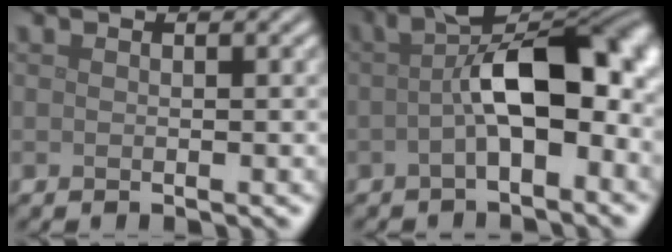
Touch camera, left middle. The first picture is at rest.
{"total": 9.8, "force": [0.2, 4.3, 8.8], "torque": [-0.134, 0.019, -0.002]}